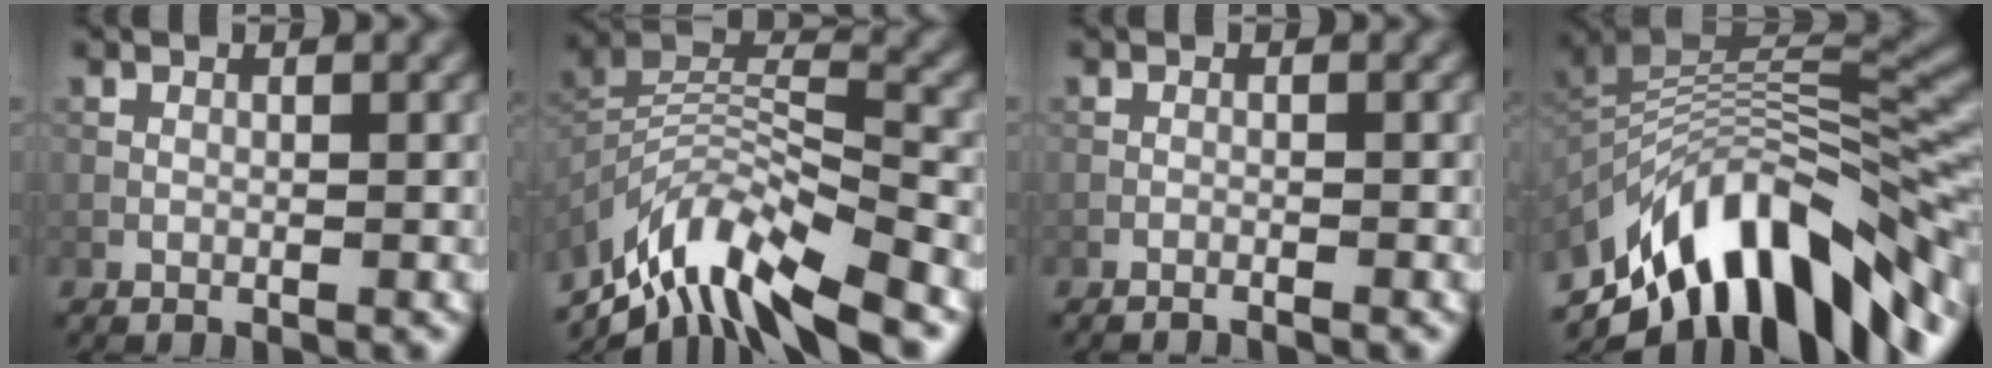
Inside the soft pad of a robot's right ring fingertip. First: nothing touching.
{"total": 10.4, "force": [-7.9, 3.2, 6.0], "torque": [-0.119, 0.005, -0.151]}
{"total": 1.0, "force": [-0.9, 0.0, 0.4], "torque": [-0.008, 0.002, -0.020]}
{"total": 13.2, "force": [-7.1, 5.5, 9.6], "torque": [-0.164, 0.031, -0.127]}